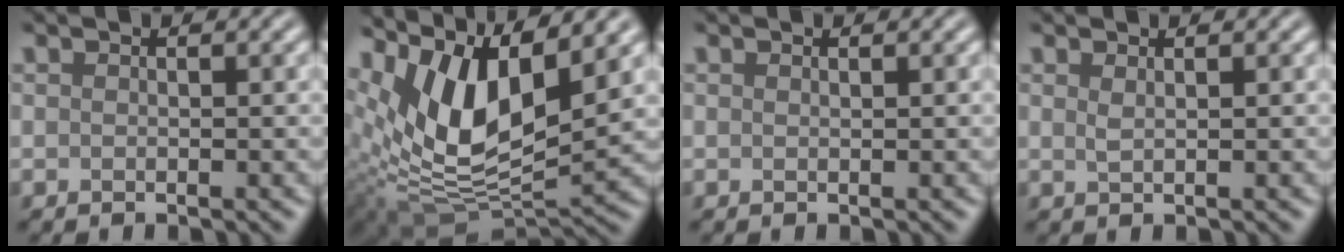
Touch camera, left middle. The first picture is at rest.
{"total": 11.6, "force": [5.2, 5.2, 9.0], "torque": [-0.180, -0.004, 0.101]}
{"total": 0.0}
{"total": 0.8, "force": [0.5, 0.3, 0.6], "torque": [-0.011, 0.000, 0.009]}